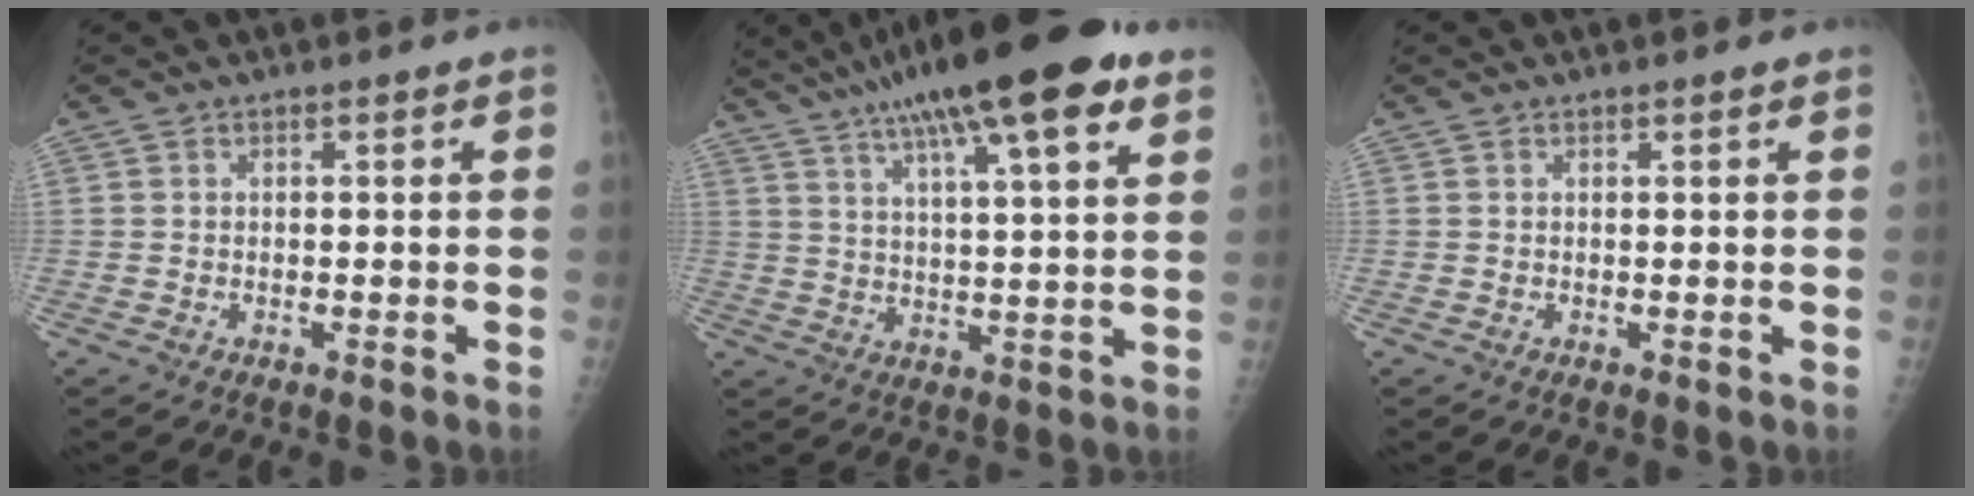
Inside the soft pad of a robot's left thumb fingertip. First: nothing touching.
{"total": 21.0, "force": [12.6, 4.5, 16.2], "torque": [-0.257, -0.006, 0.195]}
{"total": 0.6, "force": [0.5, 0.1, 0.4], "torque": [-0.005, 0.000, 0.007]}